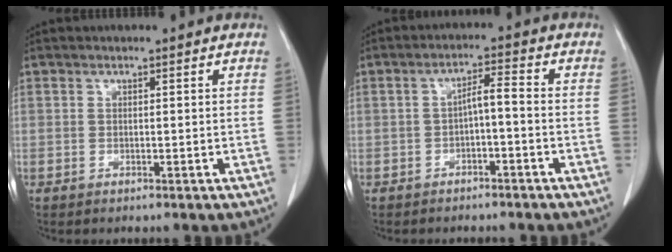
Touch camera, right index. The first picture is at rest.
{"total": 3.4, "force": [-1.1, 0.6, 3.2], "torque": [-0.054, 0.014, -0.016]}